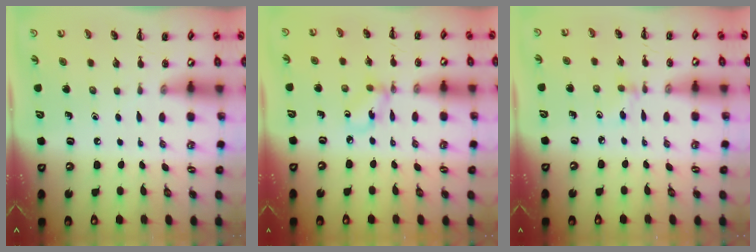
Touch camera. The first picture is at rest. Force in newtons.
{"total": 3.4, "press": 3.3, "slide": 0.6}
{"total": 3.4, "press": 3.2, "slide": 1.2}